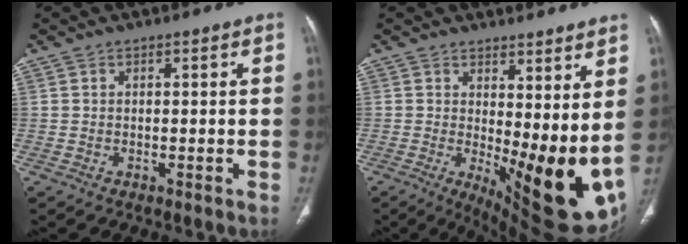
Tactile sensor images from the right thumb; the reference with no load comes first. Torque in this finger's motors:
{"motor_torque": [0.65, 2.58, 0.18, 0.09, 0.31]}